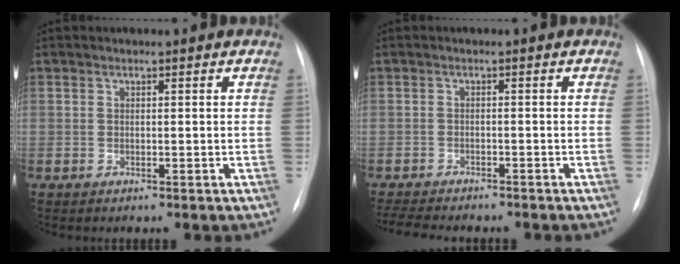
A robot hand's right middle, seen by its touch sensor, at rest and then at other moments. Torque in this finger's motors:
{"motor_torque": [0.35, -0.33, 0.06, 0.02]}